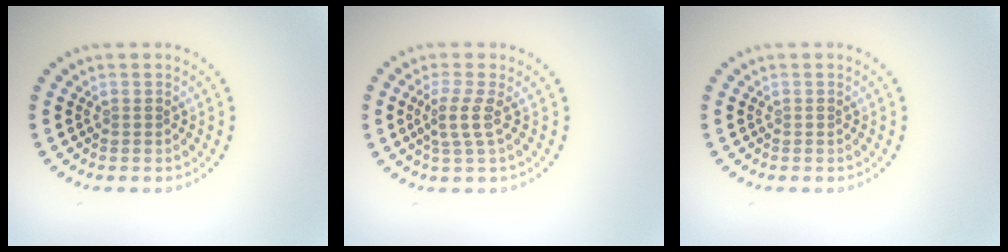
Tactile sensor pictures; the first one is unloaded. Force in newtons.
{"total": 2.1, "press": 1.6, "slide": 1.3}
{"total": 0.0}